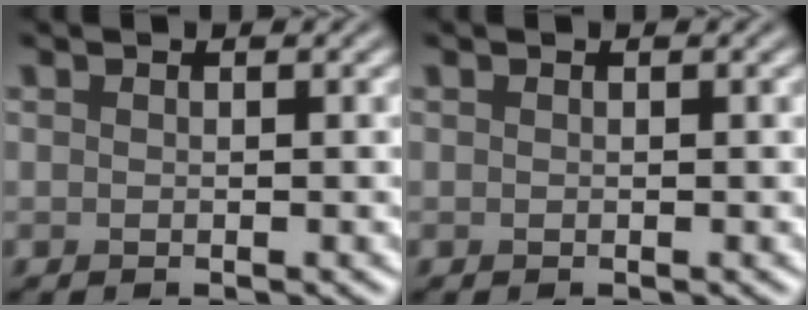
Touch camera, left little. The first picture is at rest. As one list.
[{"total": 0.0}]